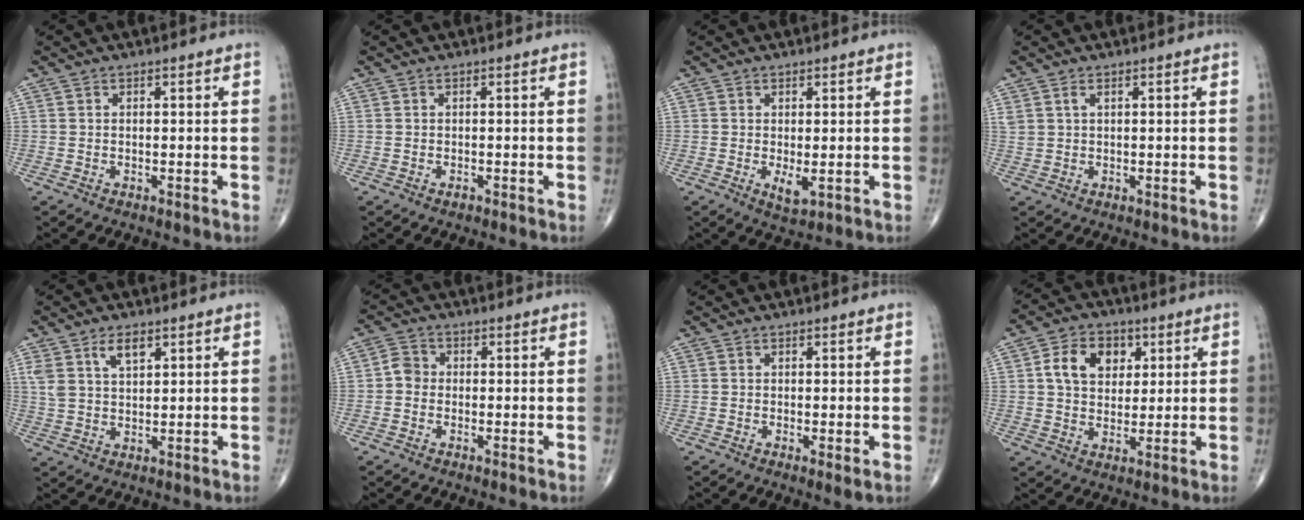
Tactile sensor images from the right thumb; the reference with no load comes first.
{"total": 0.5, "force": [-0.3, 0.3, 0.3], "torque": [-0.004, -0.001, -0.006]}
{"total": 2.6, "force": [-0.3, 1.0, 2.3], "torque": [-0.035, -0.007, 0.000]}
{"total": 1.8, "force": [1.0, 0.8, 1.2], "torque": [-0.029, 0.005, 0.027]}
{"total": 5.6, "force": [3.1, 2.8, 3.8], "torque": [-0.067, -0.012, 0.062]}
{"total": 3.0, "force": [-0.4, 2.7, 1.4], "torque": [-0.012, 0.008, -0.017]}
{"total": 1.4, "force": [-0.2, 0.3, 1.4], "torque": [-0.031, -0.008, -0.006]}
{"total": 9.8, "force": [2.9, 7.2, 6.0], "torque": [-0.075, -0.004, 0.048]}